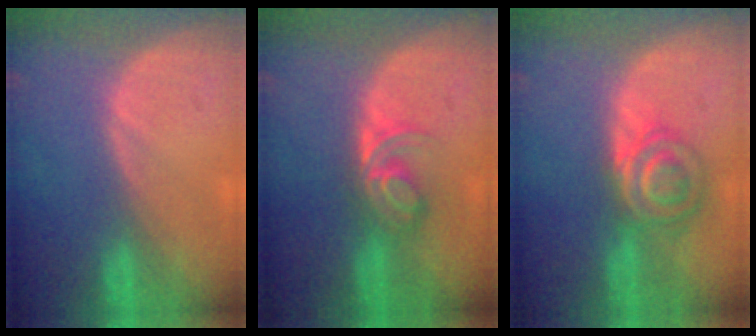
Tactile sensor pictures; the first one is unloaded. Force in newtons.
{"total": 5.7, "press": 4.7, "slide": 3.3}
{"total": 6.8, "press": 5.9, "slide": 3.5}